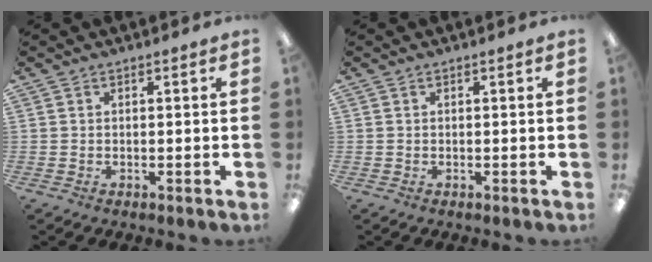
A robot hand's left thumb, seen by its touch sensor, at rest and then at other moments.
{"total": 0.0}